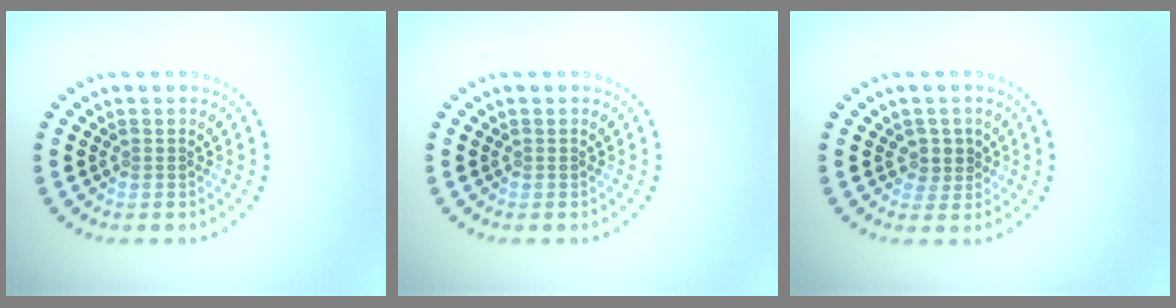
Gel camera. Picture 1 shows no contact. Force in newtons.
{"total": 0.0}
{"total": 1.9, "press": 1.6, "slide": 1.0}